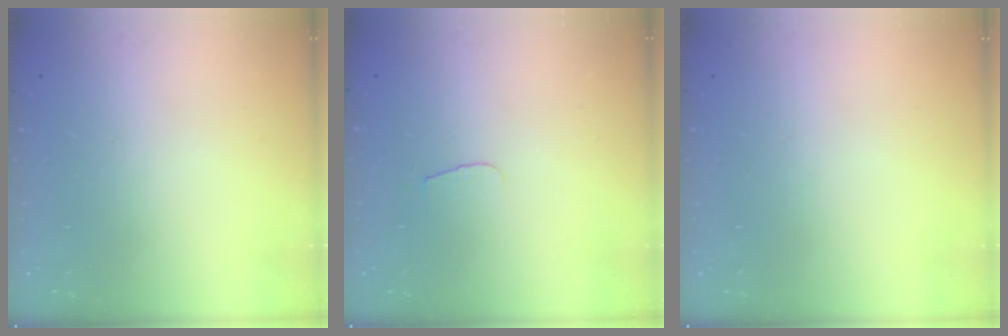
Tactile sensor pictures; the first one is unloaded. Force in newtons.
{"total": 3.6, "press": 3.6, "slide": 0.4}
{"total": 0.0}